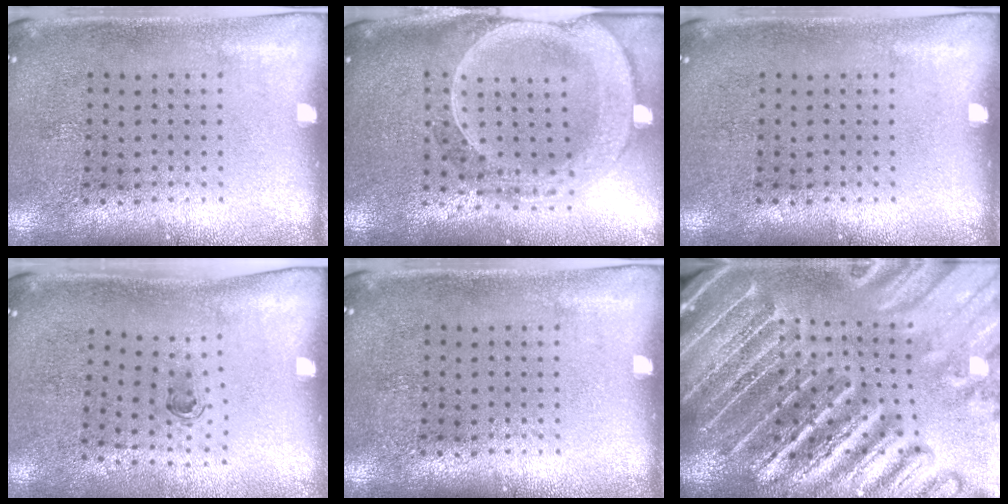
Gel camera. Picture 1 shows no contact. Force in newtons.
{"total": 2.6, "press": 2.3, "slide": 1.3}
{"total": 0.0}
{"total": 0.6, "press": 0.4, "slide": 0.5}
{"total": 0.0}
{"total": 5.7, "press": 4.9, "slide": 2.9}